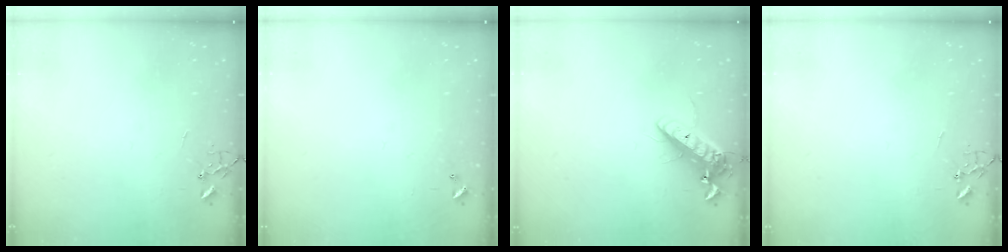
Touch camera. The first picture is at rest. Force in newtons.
{"total": 0.0}
{"total": 14.3, "press": 14.1, "slide": 2.6}
{"total": 0.0}